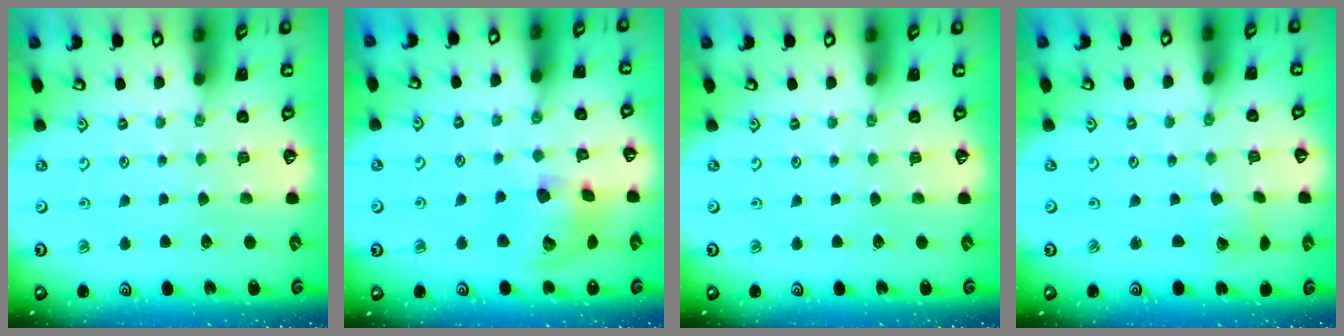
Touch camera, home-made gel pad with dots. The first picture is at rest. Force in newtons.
{"total": 13.4, "press": 13.3, "slide": 2.0}
{"total": 0.0}
{"total": 3.2, "press": 3.2, "slide": 0.2}